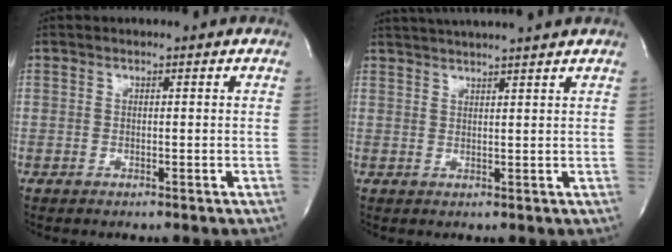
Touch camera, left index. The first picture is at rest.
{"total": 9.1, "force": [8.4, -0.9, 3.6], "torque": [-0.067, 0.019, 0.114]}